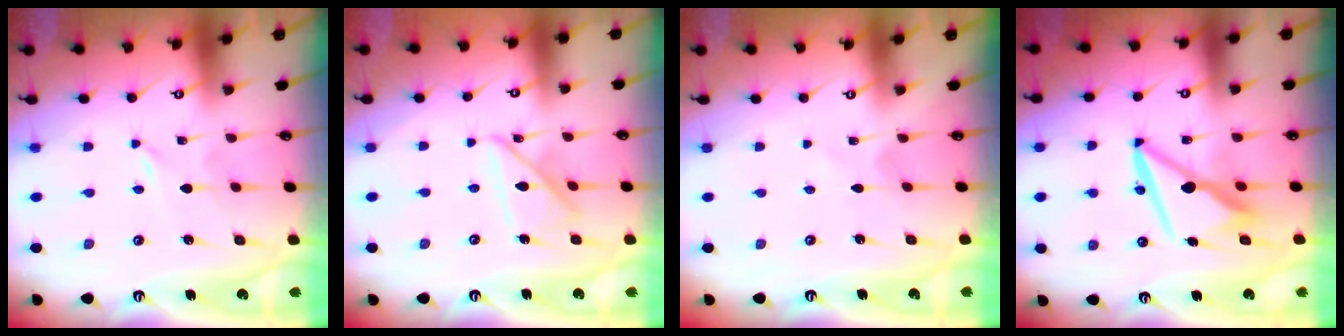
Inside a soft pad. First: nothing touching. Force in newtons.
{"total": 12.2, "press": 12.2, "slide": 1.2}
{"total": 1.0, "press": 1.0, "slide": 0.1}
{"total": 10.1, "press": 9.9, "slide": 1.8}